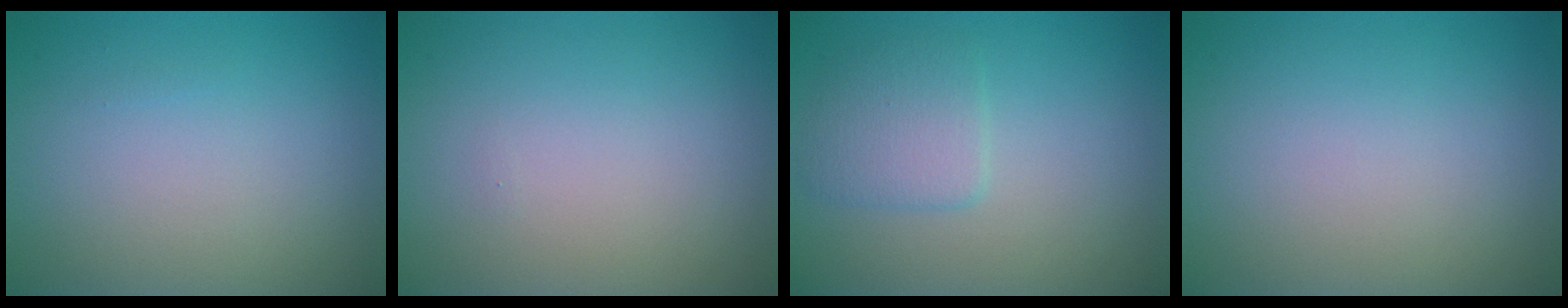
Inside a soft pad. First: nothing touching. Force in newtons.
{"total": 0.0}
{"total": 2.5, "press": 2.5, "slide": 0.1}
{"total": 0.0}